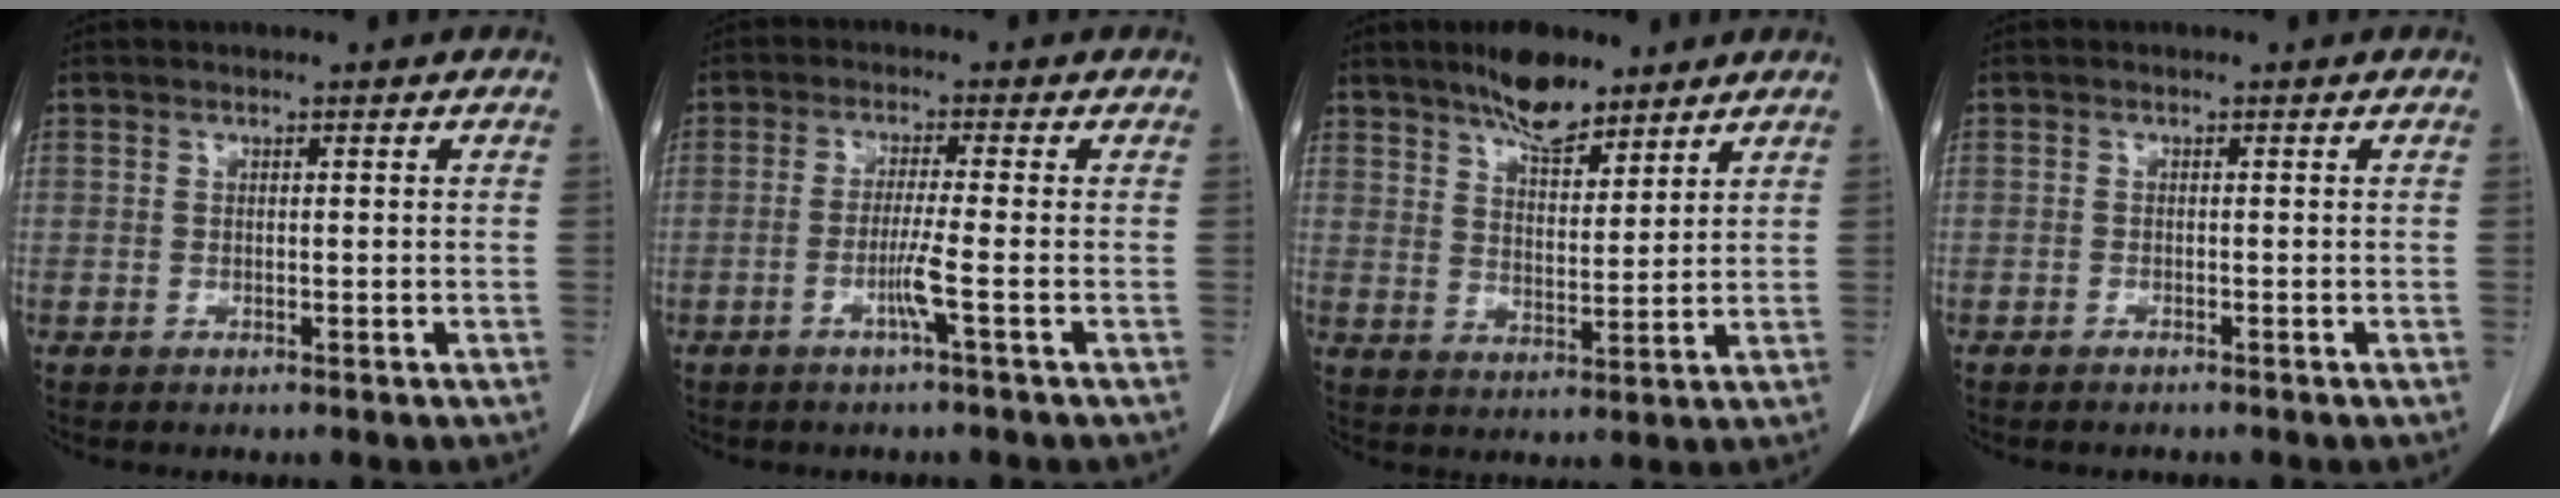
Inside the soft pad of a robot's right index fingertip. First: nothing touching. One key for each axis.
{"total": 3.7, "fx": -1.5, "fy": -1.0, "fz": 3.2, "tx": -0.065, "ty": -0.007, "tz": -0.032}
{"total": 7.9, "fx": 6.2, "fy": 2.4, "fz": 4.2, "tx": -0.073, "ty": 0.001, "tz": 0.111}
{"total": 0.9, "fx": -0.8, "fy": 0.2, "fz": 0.2, "tx": -0.008, "ty": -0.001, "tz": -0.012}